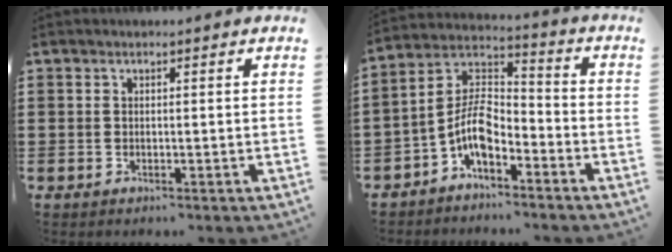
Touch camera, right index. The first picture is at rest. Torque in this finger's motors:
{"motor_torque": [2.14, 0.00, 1.05, 0.20]}